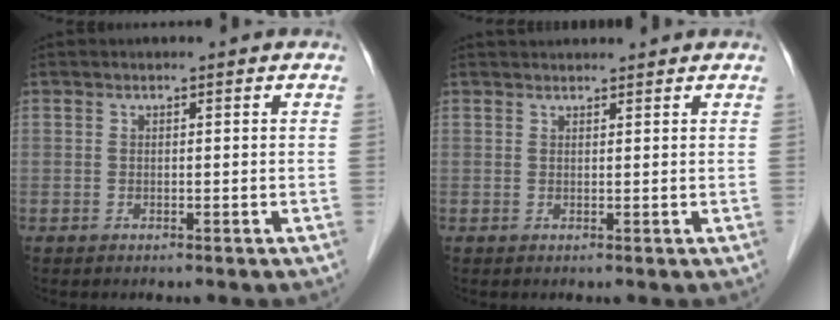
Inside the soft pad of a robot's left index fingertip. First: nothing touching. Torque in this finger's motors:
{"motor_torque": [-0.20, -0.22, 0.11, 0.04]}